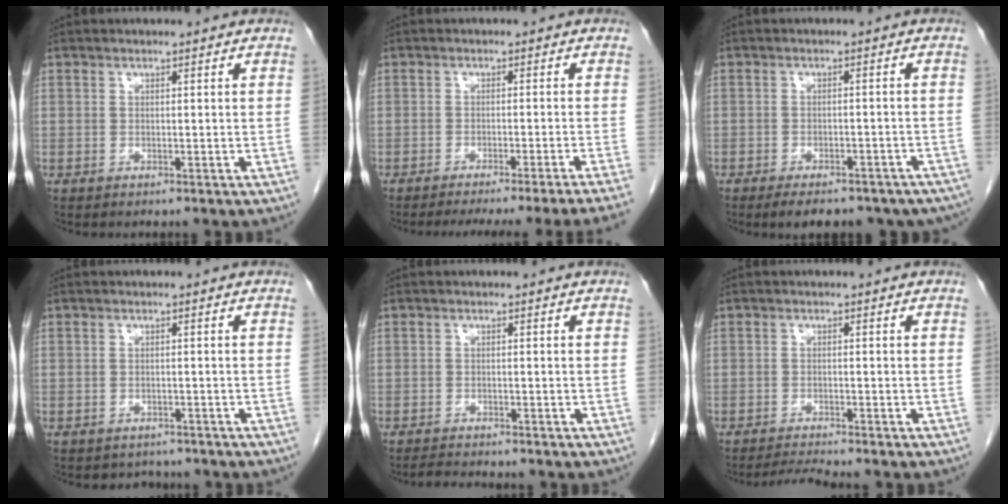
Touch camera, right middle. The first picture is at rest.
{"total": 15.2, "force": [-13.5, -2.5, 6.5], "torque": [-0.054, -0.034, -0.170]}
{"total": 14.7, "force": [-11.9, 5.7, 6.5], "torque": [-0.084, 0.011, -0.134]}
{"total": 2.5, "force": [-2.1, 1.2, -0.2], "torque": [-0.001, 0.002, -0.032]}
{"total": 1.9, "force": [-1.8, -0.2, 0.4], "torque": [-0.013, -0.011, -0.032]}
{"total": 2.4, "force": [-2.1, -1.1, 0.2], "torque": [-0.013, -0.016, -0.039]}